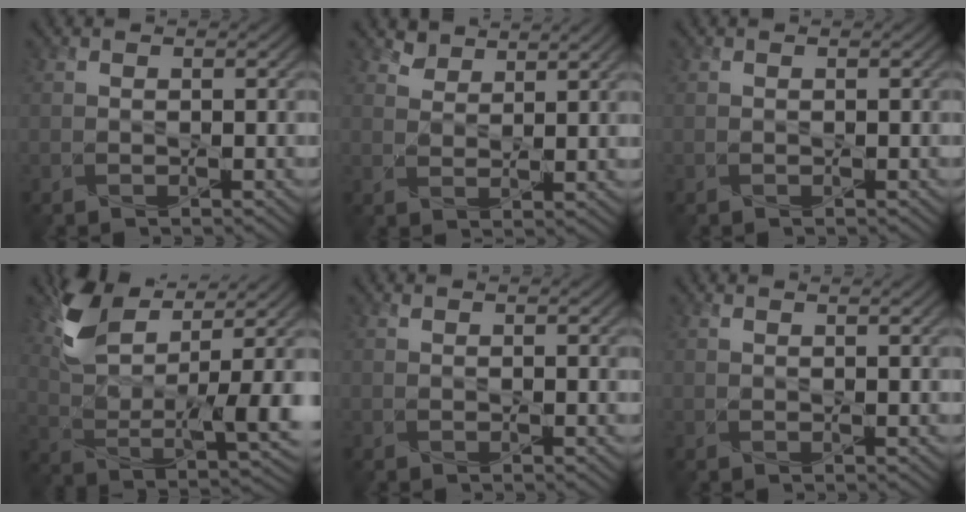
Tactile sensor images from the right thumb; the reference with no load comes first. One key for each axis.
{"total": 2.6, "fx": 2.3, "fy": 0.8, "fz": 0.9, "tx": -0.020, "ty": -0.004, "tz": 0.052}
{"total": 0.0}
{"total": 12.1, "fx": 6.0, "fy": 4.7, "fz": 9.3, "tx": -0.190, "ty": -0.003, "tz": 0.124}
{"total": 0.6, "fx": 0.5, "fy": 0.1, "fz": 0.2, "tx": -0.006, "ty": -0.001, "tz": 0.010}
{"total": 1.1, "fx": 1.0, "fy": 0.1, "fz": 0.5, "tx": -0.010, "ty": -0.002, "tz": 0.012}